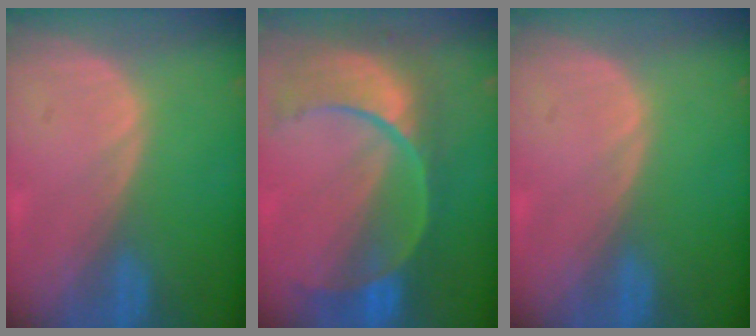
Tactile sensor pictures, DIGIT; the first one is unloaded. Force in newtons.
{"total": 11.2, "press": 9.4, "slide": 6.1}
{"total": 0.0}